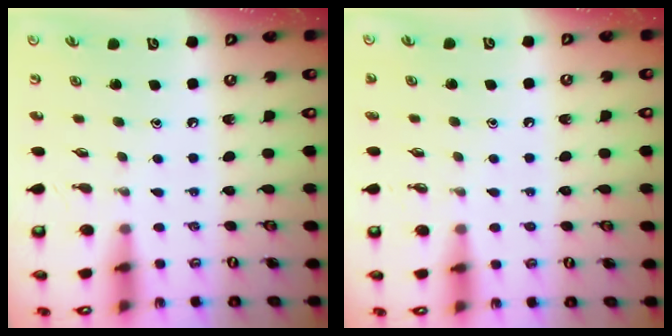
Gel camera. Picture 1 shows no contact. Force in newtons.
{"total": 0.9, "press": 0.9, "slide": 0.0}